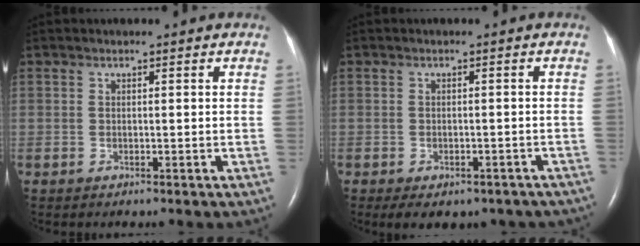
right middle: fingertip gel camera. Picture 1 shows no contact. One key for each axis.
{"total": 10.4, "fx": -7.8, "fy": 5.2, "fz": 4.4, "tx": -0.061, "ty": 0.001, "tz": -0.085}